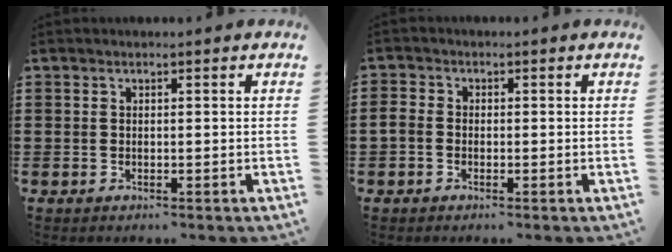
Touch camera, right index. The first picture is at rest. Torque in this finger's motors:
{"motor_torque": [1.23, 0.91, 0.04, 0.01]}